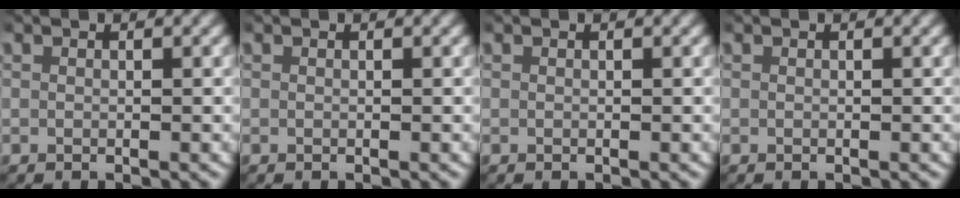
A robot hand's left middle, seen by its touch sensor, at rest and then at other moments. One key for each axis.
{"total": 0.0}
{"total": 0.0}
{"total": 0.0}